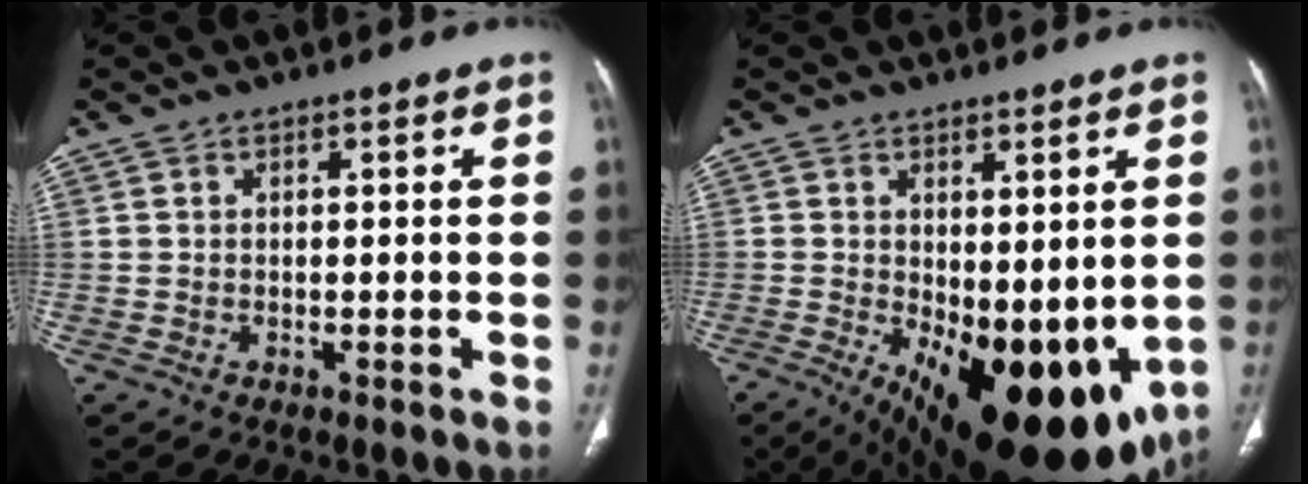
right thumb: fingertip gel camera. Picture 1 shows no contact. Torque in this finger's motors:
{"motor_torque": [0.62, 3.56, 0.46, -0.16, 0.28]}